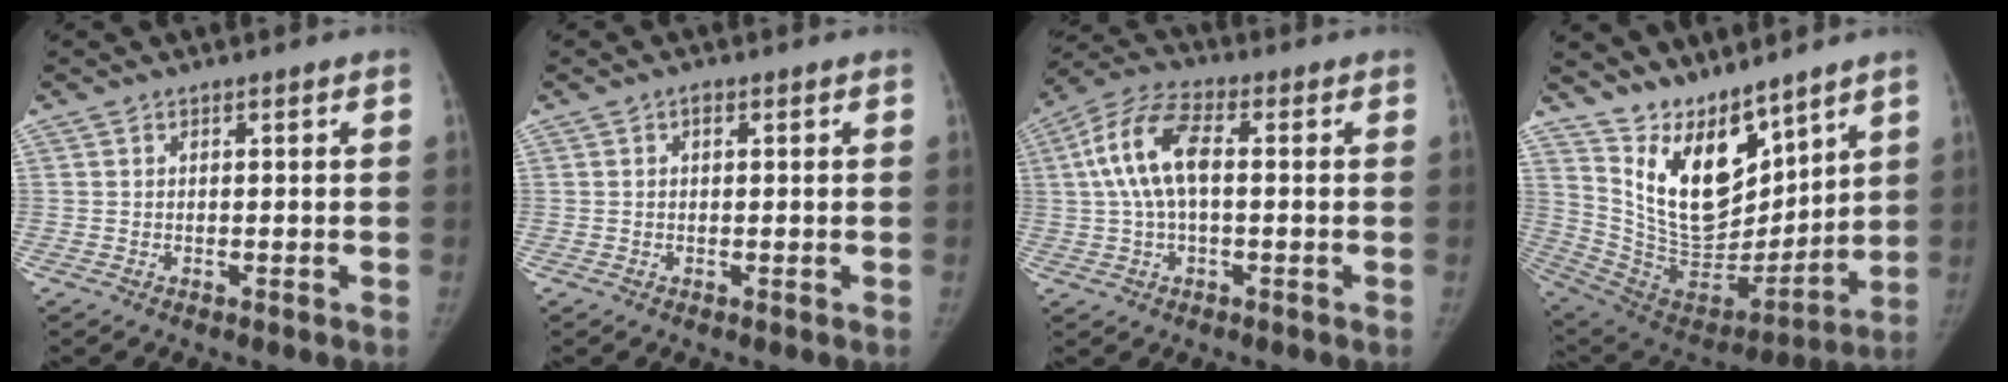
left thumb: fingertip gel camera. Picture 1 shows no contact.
{"total": 1.1, "force": [0.1, 0.8, 0.8], "torque": [-0.005, 0.002, -0.001]}
{"total": 11.3, "force": [1.0, 5.6, 9.8], "torque": [-0.203, 0.035, 0.015]}
{"total": 18.5, "force": [12.6, 9.2, 10.0], "torque": [-0.119, -0.084, 0.249]}